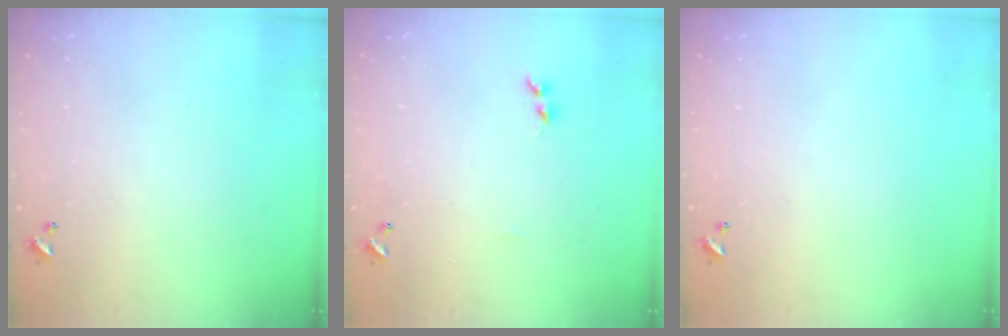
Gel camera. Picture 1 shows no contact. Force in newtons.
{"total": 2.0, "press": 1.9, "slide": 0.6}
{"total": 0.0}